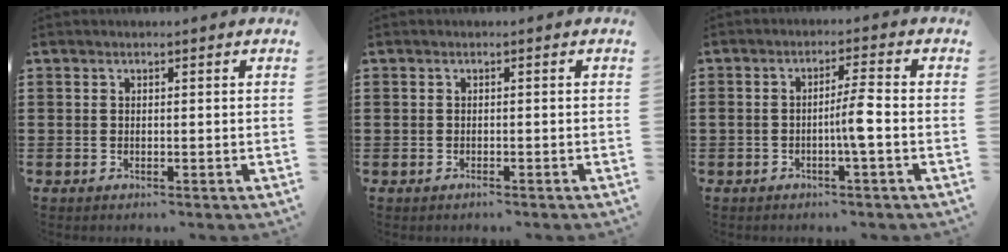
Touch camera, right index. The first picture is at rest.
{"total": 0.6, "force": [-0.5, 0.2, 0.0], "torque": [0.000, 0.001, -0.011]}
{"total": 4.2, "force": [-1.4, -0.2, 3.9], "torque": [-0.071, -0.003, -0.029]}